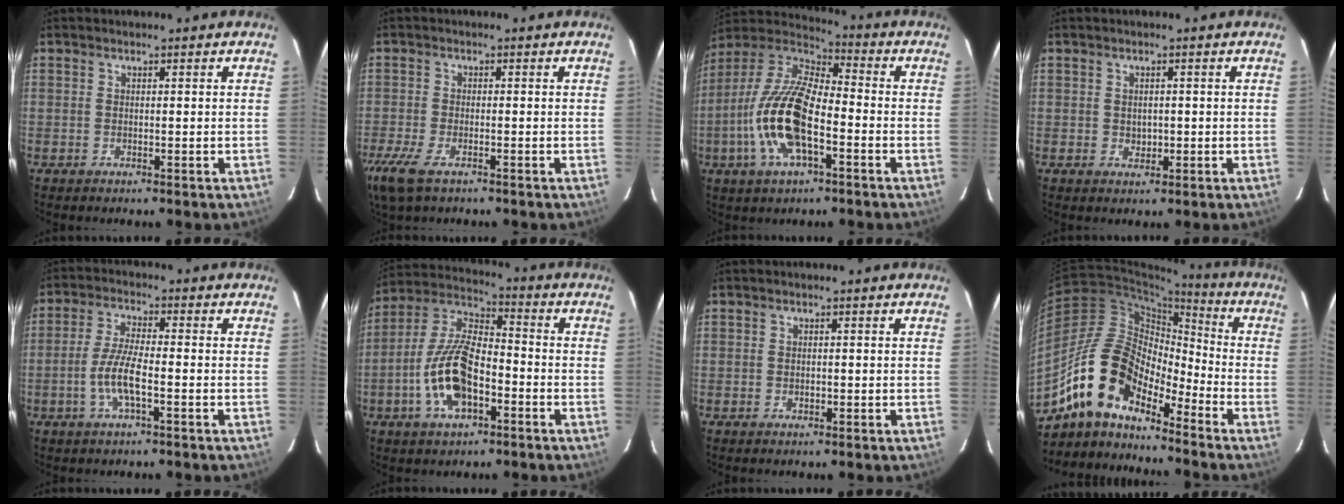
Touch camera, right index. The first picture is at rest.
{"total": 8.1, "force": [-5.2, 3.1, 5.5], "torque": [-0.135, -0.029, -0.099]}
{"total": 17.5, "force": [-5.1, 7.0, 15.2], "torque": [-0.314, -0.004, -0.107]}
{"total": 2.1, "force": [-0.1, 1.8, 1.0], "torque": [-0.013, 0.002, 0.003]}
{"total": 7.0, "force": [-2.3, 1.4, 6.4], "torque": [-0.134, 0.000, -0.048]}
{"total": 14.3, "force": [-5.0, 6.6, 11.7], "torque": [-0.248, 0.004, -0.094]}
{"total": 1.1, "force": [-0.1, 0.9, 0.6], "torque": [-0.009, 0.002, -0.002]}
{"total": 13.9, "force": [-10.6, 5.8, 6.9], "torque": [-0.118, 0.017, -0.212]}